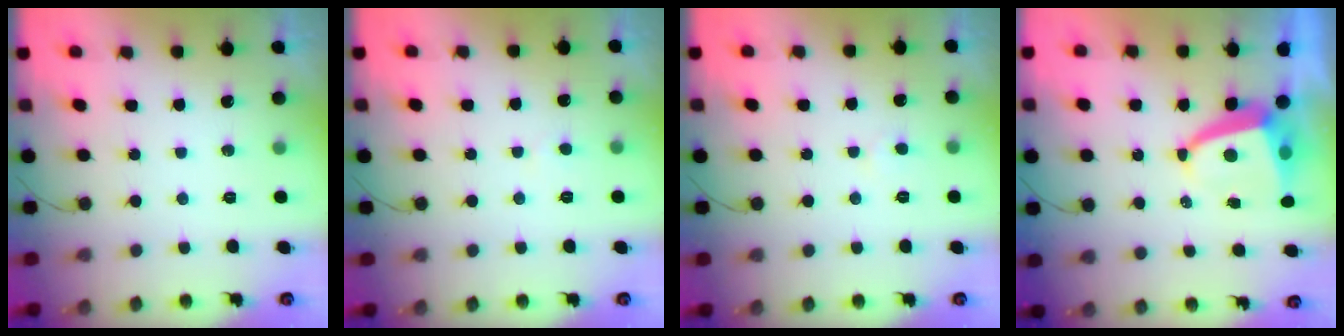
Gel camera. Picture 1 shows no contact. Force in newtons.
{"total": 1.8, "press": 1.8, "slide": 0.2}
{"total": 2.8, "press": 2.8, "slide": 0.3}
{"total": 5.3, "press": 5.3, "slide": 0.5}